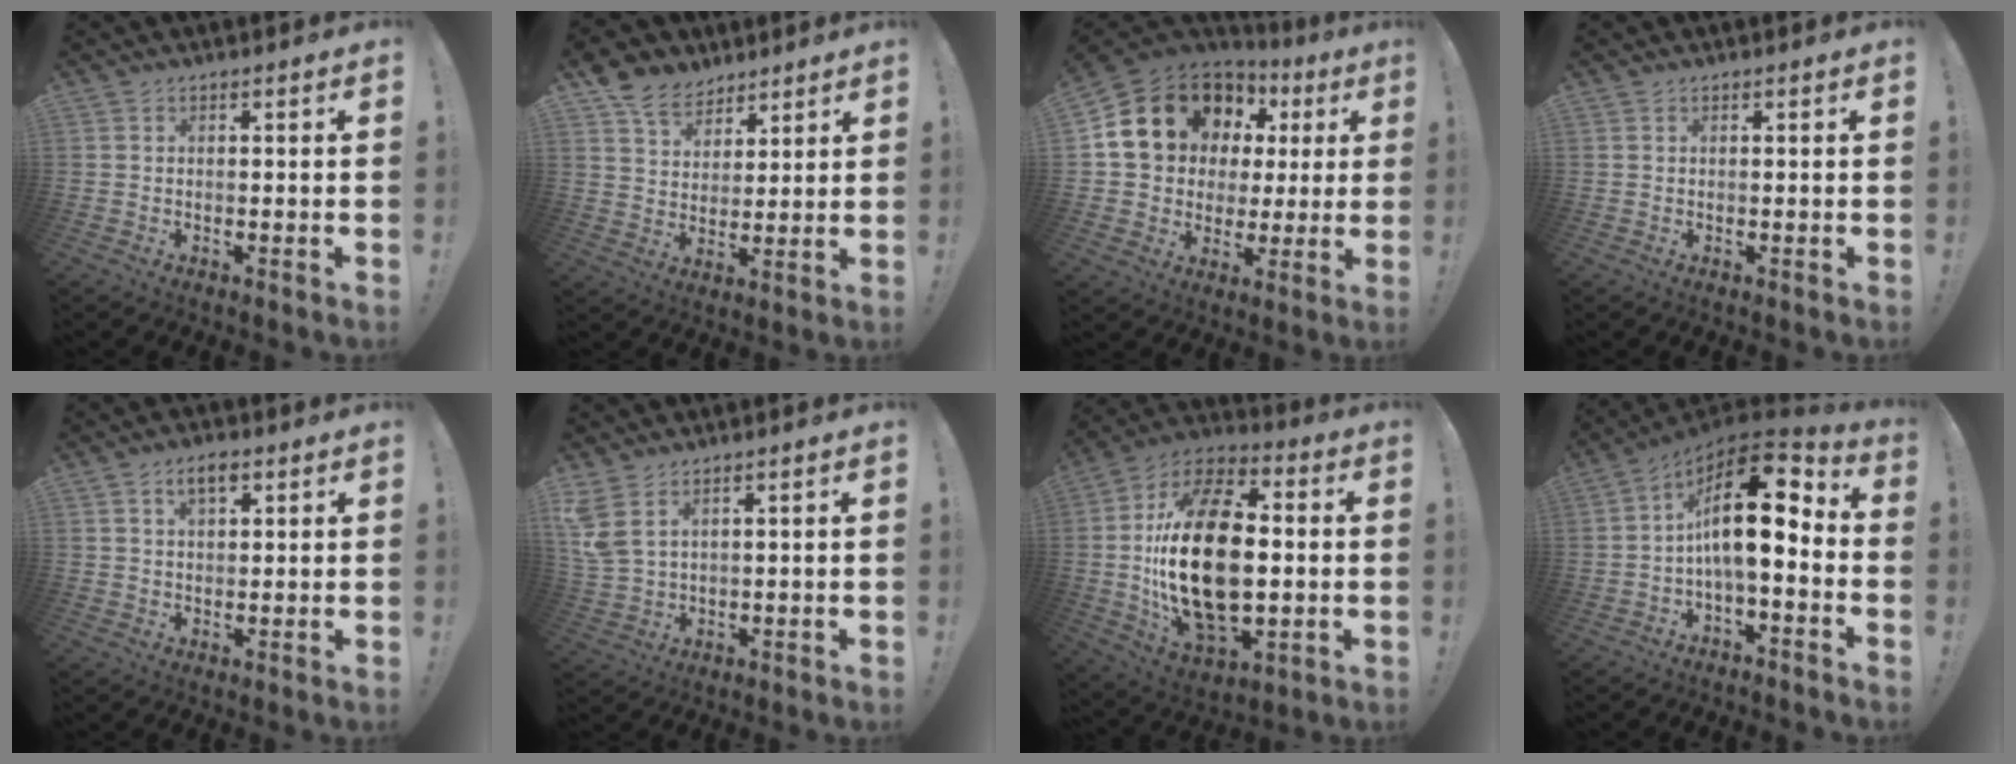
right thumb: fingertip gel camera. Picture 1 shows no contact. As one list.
[{"total": 9.5, "force": [6.8, 6.3, 2.1], "torque": [-0.039, -0.045, 0.136]}, {"total": 17.3, "force": [7.9, 13.1, 7.9], "torque": [-0.129, -0.039, 0.171]}, {"total": 0.0}, {"total": 4.4, "force": [2.3, 2.4, 2.9], "torque": [-0.043, -0.002, 0.038]}, {"total": 6.2, "force": [3.7, 2.6, 4.2], "torque": [-0.100, -0.019, 0.074]}, {"total": 28.1, "force": [-0.6, 16.2, 22.9], "torque": [-0.446, 0.005, -0.007]}, {"total": 17.3, "force": [2.8, 6.9, 15.6], "torque": [-0.265, -0.014, 0.046]}]